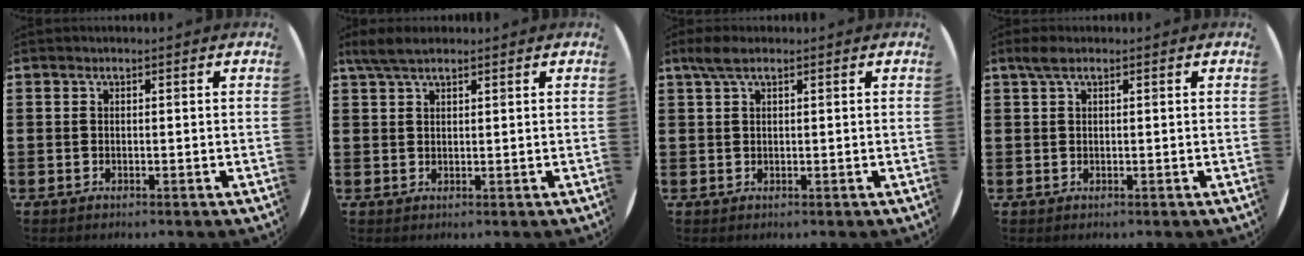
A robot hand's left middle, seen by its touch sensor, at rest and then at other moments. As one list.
[{"total": 3.2, "force": [2.4, 0.9, 1.9], "torque": [-0.040, 0.007, 0.045]}, {"total": 2.3, "force": [1.5, 0.6, 1.6], "torque": [-0.034, 0.005, 0.027]}, {"total": 1.4, "force": [0.9, 0.4, 1.1], "torque": [-0.021, 0.006, 0.014]}]